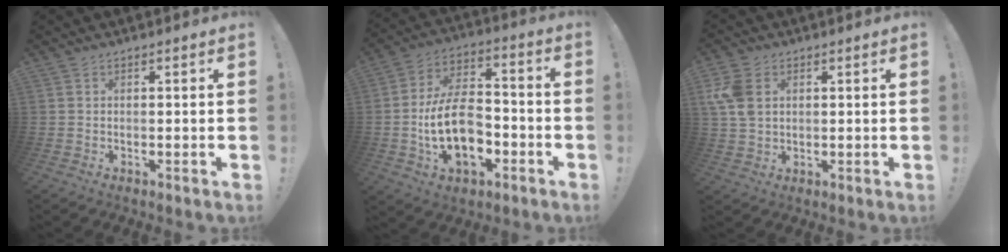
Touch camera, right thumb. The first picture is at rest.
{"total": 18.7, "force": [-4.9, 11.8, 13.7], "torque": [-0.250, 0.030, -0.077]}
{"total": 8.7, "force": [2.6, 6.2, 5.5], "torque": [-0.114, 0.000, 0.052]}